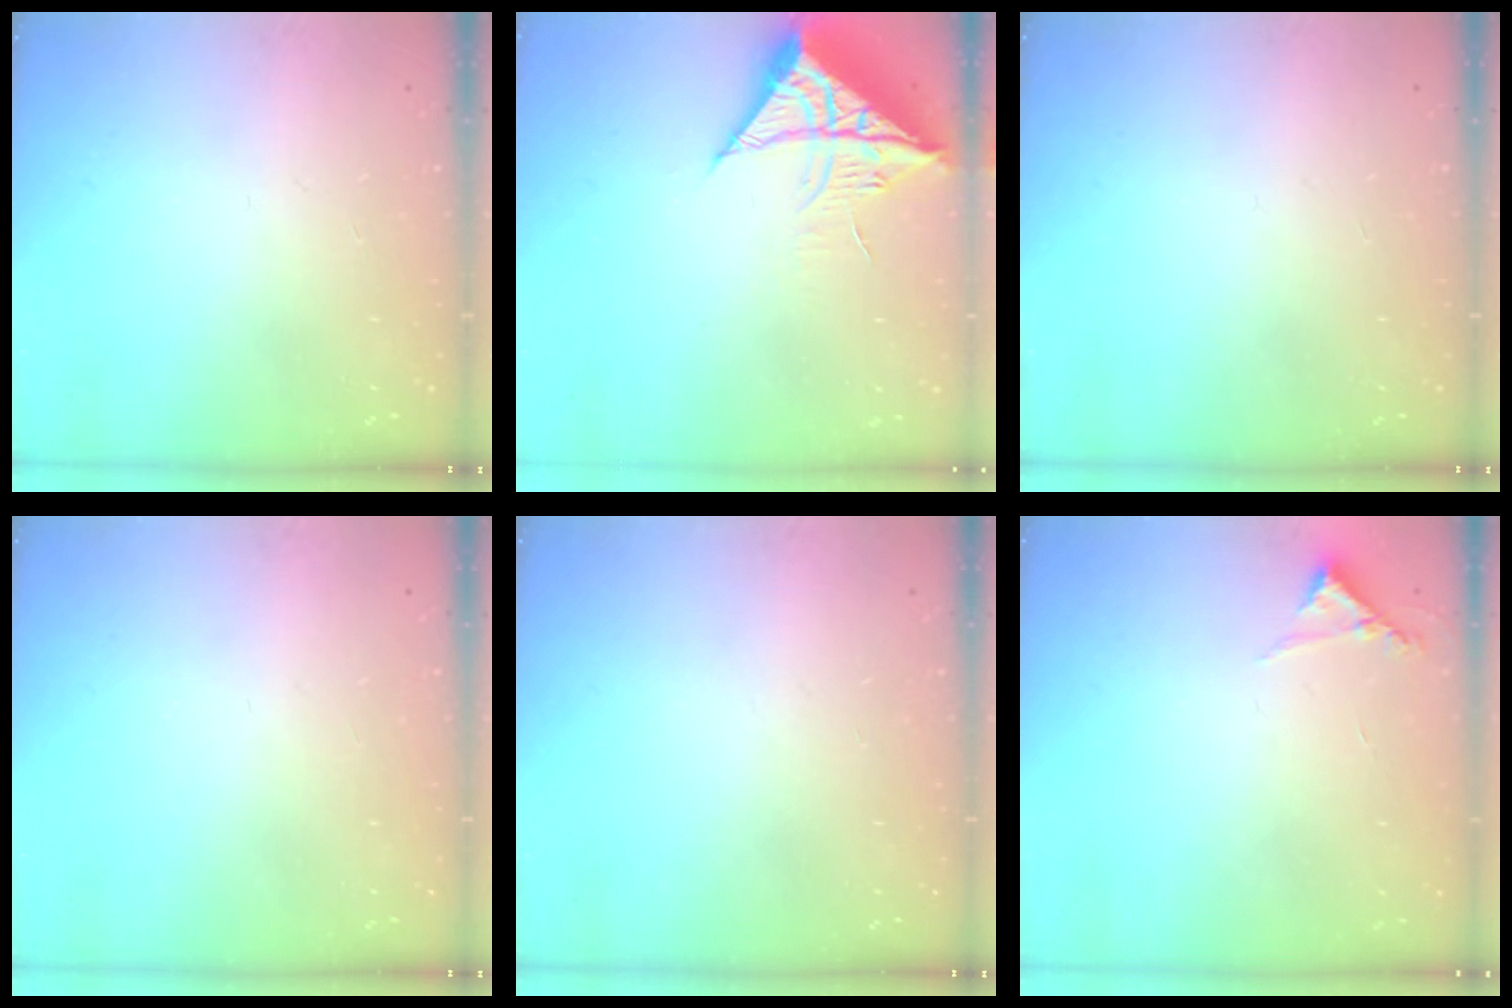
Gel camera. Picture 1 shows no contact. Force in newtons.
{"total": 10.5, "press": 10.5, "slide": 1.0}
{"total": 0.0}
{"total": 0.0}
{"total": 0.0}
{"total": 3.8, "press": 3.8, "slide": 0.2}